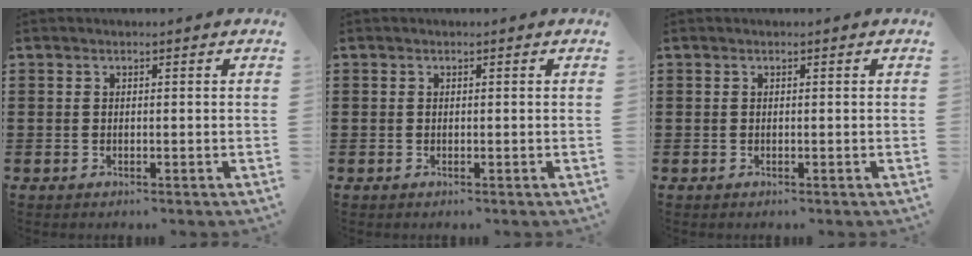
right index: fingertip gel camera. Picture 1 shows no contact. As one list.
[{"total": 0.0}, {"total": 0.0}]